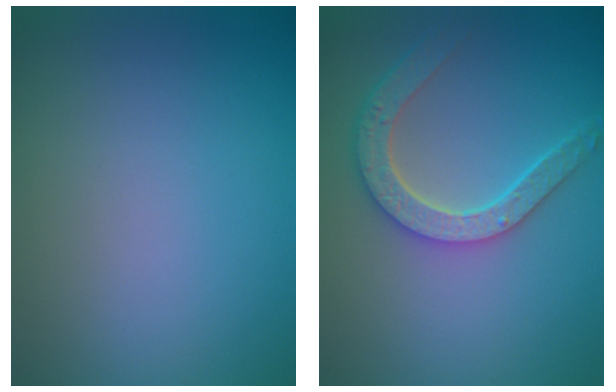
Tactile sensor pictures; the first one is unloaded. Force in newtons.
{"total": 4.6, "press": 3.8, "slide": 2.6}